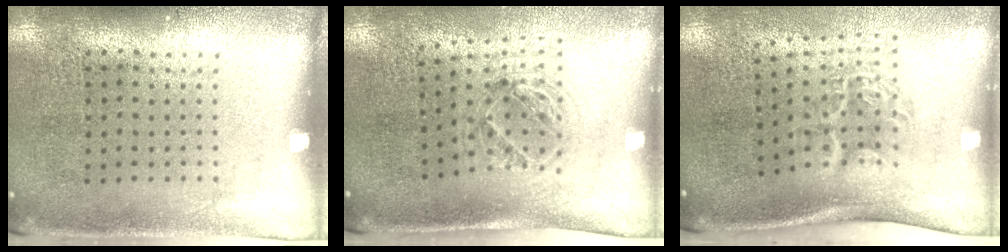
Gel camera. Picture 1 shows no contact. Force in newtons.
{"total": 1.1, "press": 1.1, "slide": 0.4}
{"total": 2.0, "press": 1.3, "slide": 1.5}